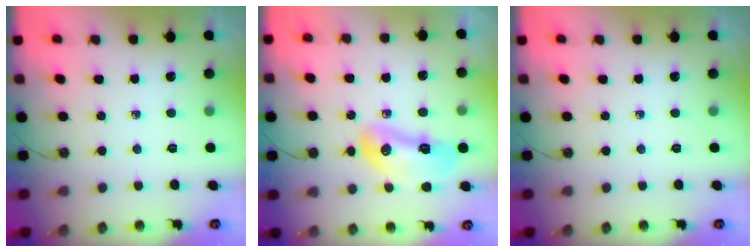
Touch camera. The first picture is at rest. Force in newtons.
{"total": 11.3, "press": 11.2, "slide": 1.1}
{"total": 0.0}